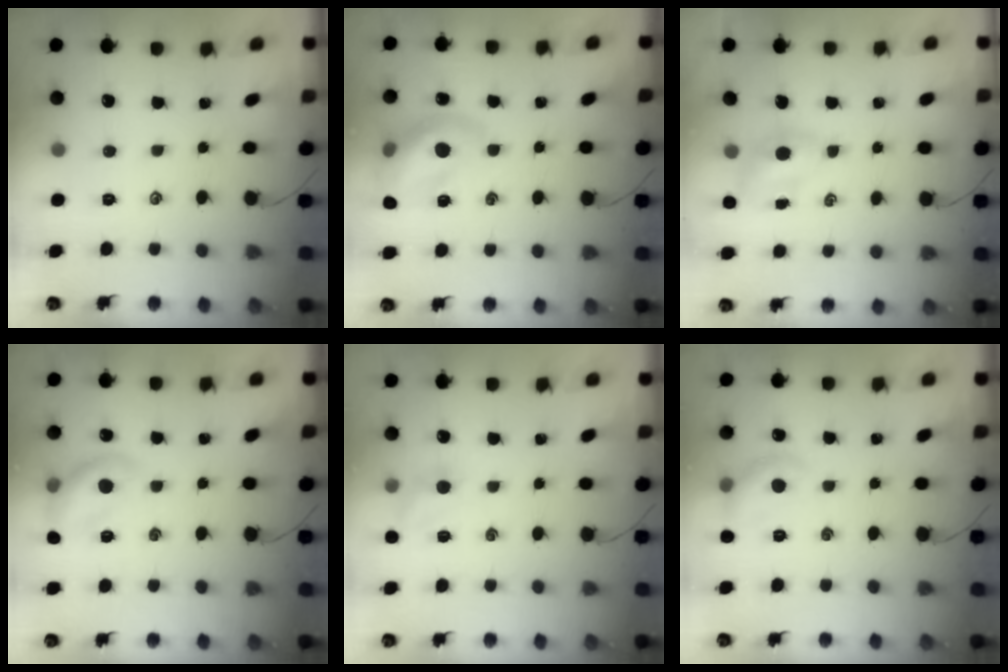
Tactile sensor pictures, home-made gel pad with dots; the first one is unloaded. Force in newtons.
{"total": 13.7, "press": 13.6, "slide": 1.5}
{"total": 4.3, "press": 4.1, "slide": 1.0}
{"total": 12.5, "press": 12.4, "slide": 1.7}
{"total": 6.1, "press": 5.9, "slide": 1.3}
{"total": 8.0, "press": 7.9, "slide": 1.0}